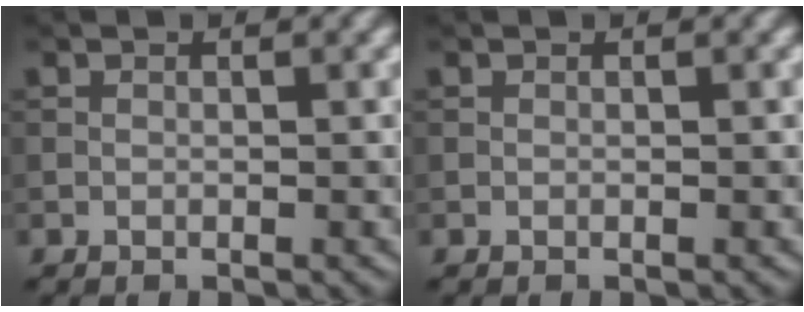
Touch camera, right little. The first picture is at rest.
{"total": 0.0}